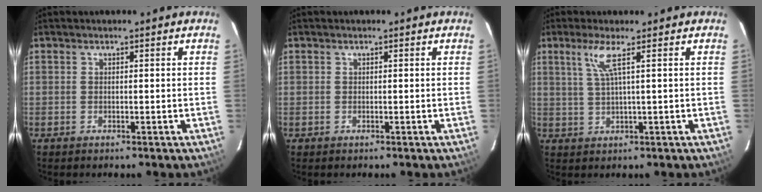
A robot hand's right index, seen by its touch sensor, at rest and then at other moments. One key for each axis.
{"total": 0.6, "fx": 0.0, "fy": 0.6, "fz": -0.1, "tx": 0.002, "ty": 0.004, "tz": 0.000}
{"total": 3.9, "fx": 1.8, "fy": -0.7, "fz": 3.4, "tx": -0.066, "ty": 0.000, "tz": 0.042}